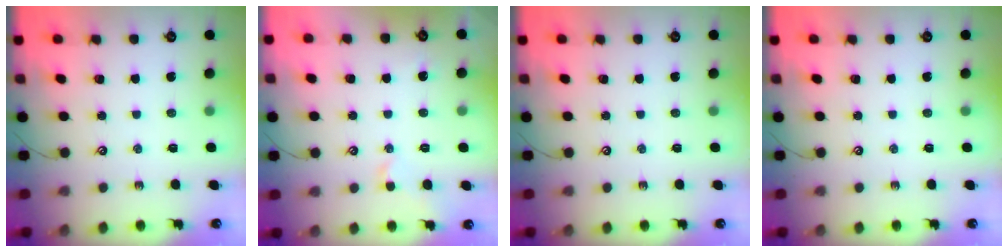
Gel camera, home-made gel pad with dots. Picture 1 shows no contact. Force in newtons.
{"total": 0.9, "press": 0.8, "slide": 0.3}
{"total": 0.0}
{"total": 0.0}